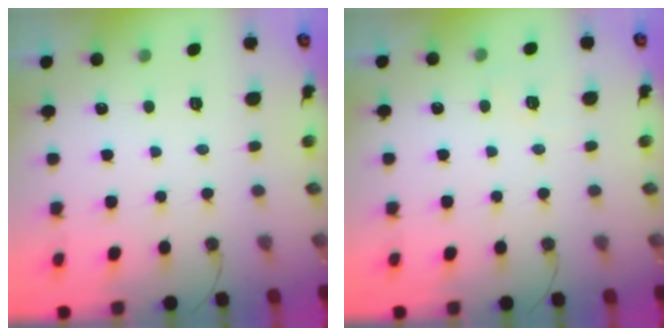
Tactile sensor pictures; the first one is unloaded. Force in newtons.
{"total": 4.8, "press": 4.1, "slide": 2.4}